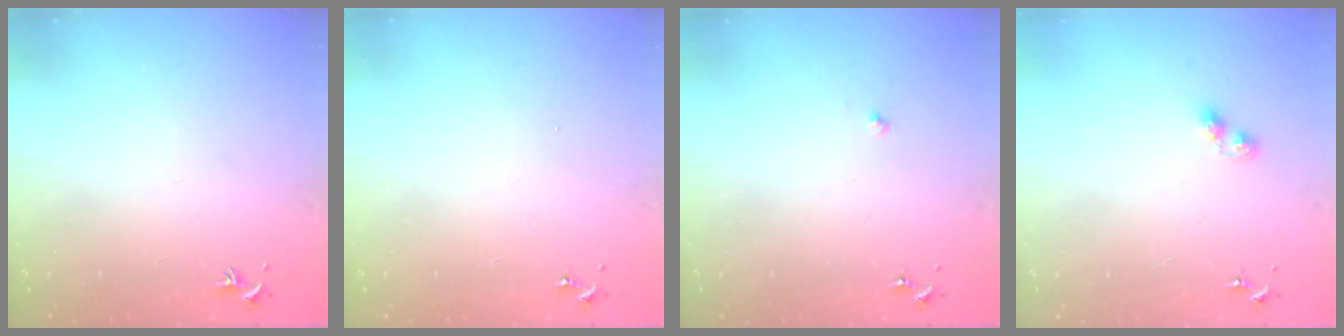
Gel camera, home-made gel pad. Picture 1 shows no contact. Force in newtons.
{"total": 0.0}
{"total": 2.0, "press": 2.0, "slide": 0.2}
{"total": 3.7, "press": 3.7, "slide": 0.4}